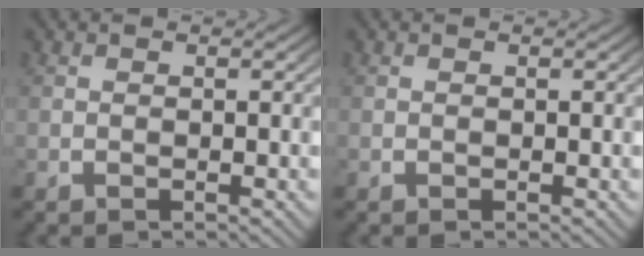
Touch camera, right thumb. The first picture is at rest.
{"total": 0.0}